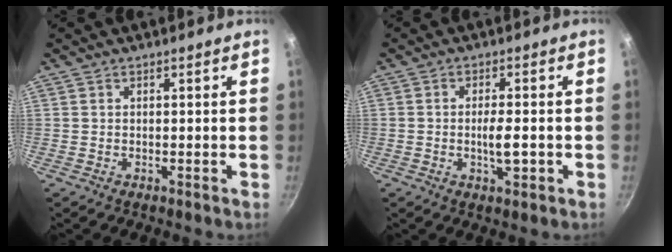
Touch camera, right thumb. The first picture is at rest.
{"total": 4.1, "force": [-0.9, 1.4, 3.7], "torque": [-0.062, 0.006, -0.015]}